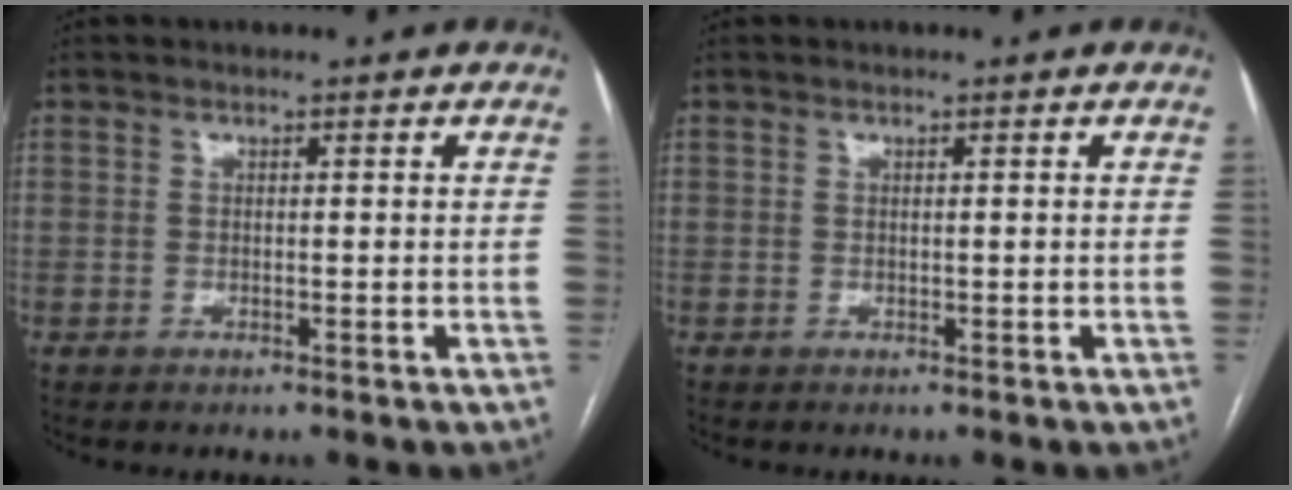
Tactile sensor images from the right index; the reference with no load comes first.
{"total": 0.0}